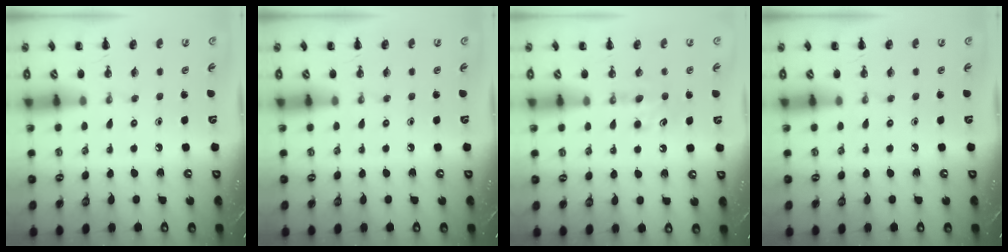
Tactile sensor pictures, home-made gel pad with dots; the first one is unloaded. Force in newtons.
{"total": 0.0}
{"total": 5.1, "press": 4.9, "slide": 1.6}
{"total": 0.0}